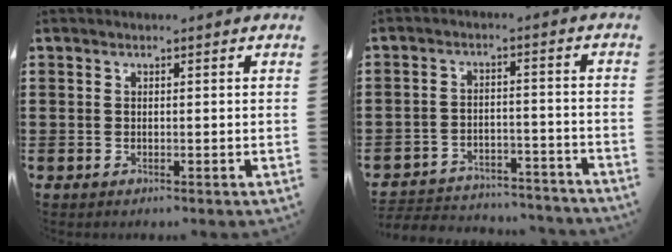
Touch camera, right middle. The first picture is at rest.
{"total": 4.3, "force": [-4.2, 0.7, 0.3], "torque": [-0.016, 0.001, -0.090]}